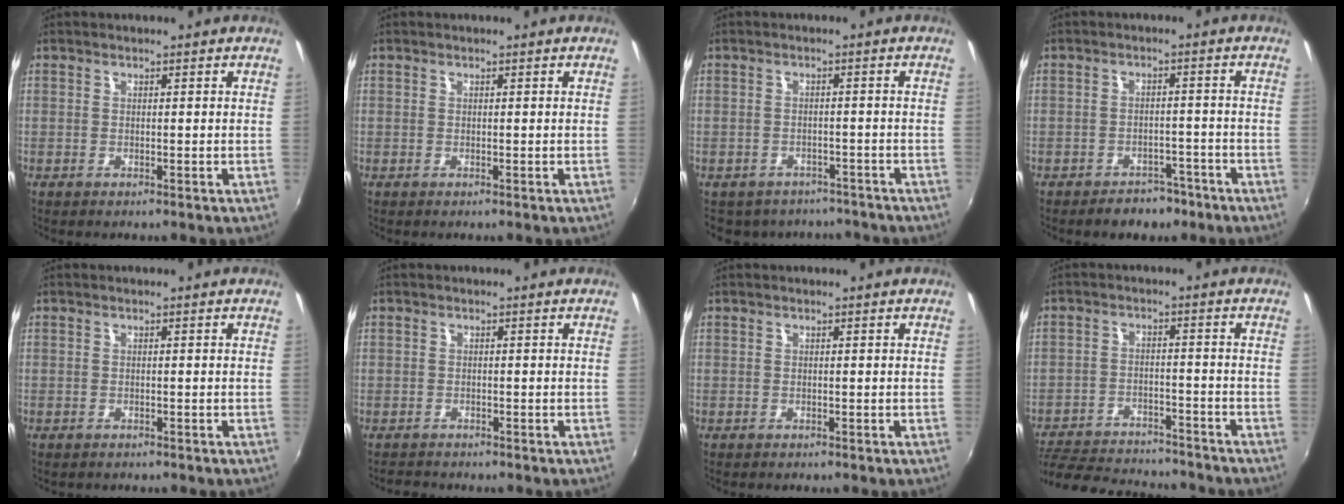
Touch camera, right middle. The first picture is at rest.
{"total": 0.0}
{"total": 9.4, "force": [-7.8, 4.6, 2.5], "torque": [-0.060, -0.001, -0.097]}
{"total": 6.1, "force": [-4.7, 3.4, 1.9], "torque": [-0.045, 0.014, -0.053]}
{"total": 0.5, "force": [-0.5, 0.2, 0.1], "torque": [-0.005, 0.000, -0.005]}
{"total": 2.1, "force": [-1.8, 1.2, 0.0], "torque": [-0.002, 0.009, -0.028]}
{"total": 0.0}
{"total": 17.9, "force": [-15.4, 6.2, 6.7], "torque": [-0.163, 0.002, -0.221]}